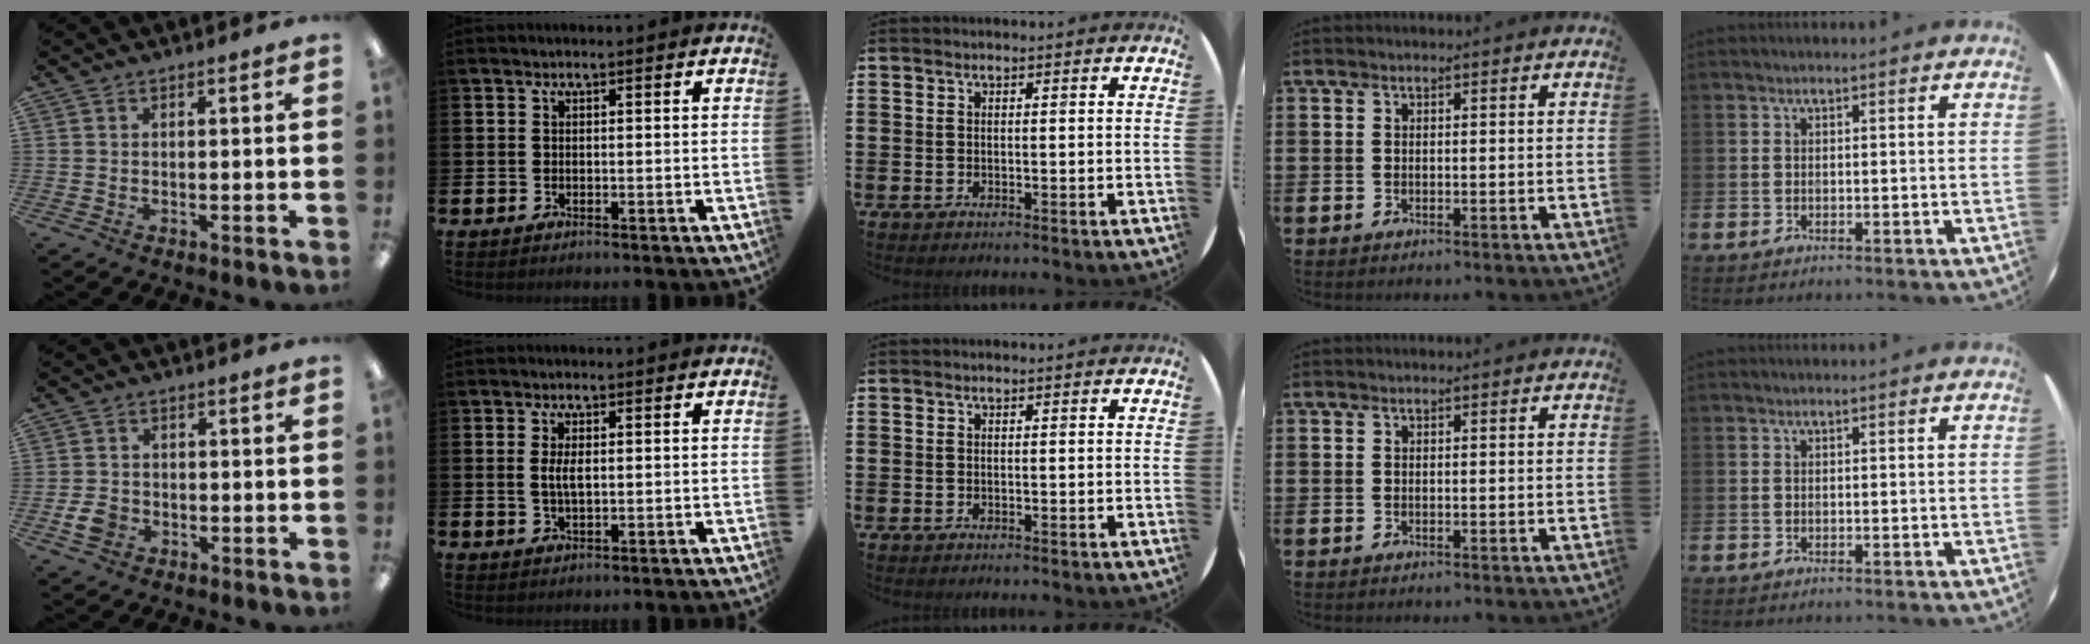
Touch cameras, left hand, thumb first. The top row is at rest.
{"thumb": {"total": 4.2, "force": [-1.5, 3.3, 2.2], "torque": [-0.047, 0.003, -0.027]}, "index": {"total": 2.6, "force": [0.3, 1.0, 2.3], "torque": [-0.047, 0.004, 0.002]}}